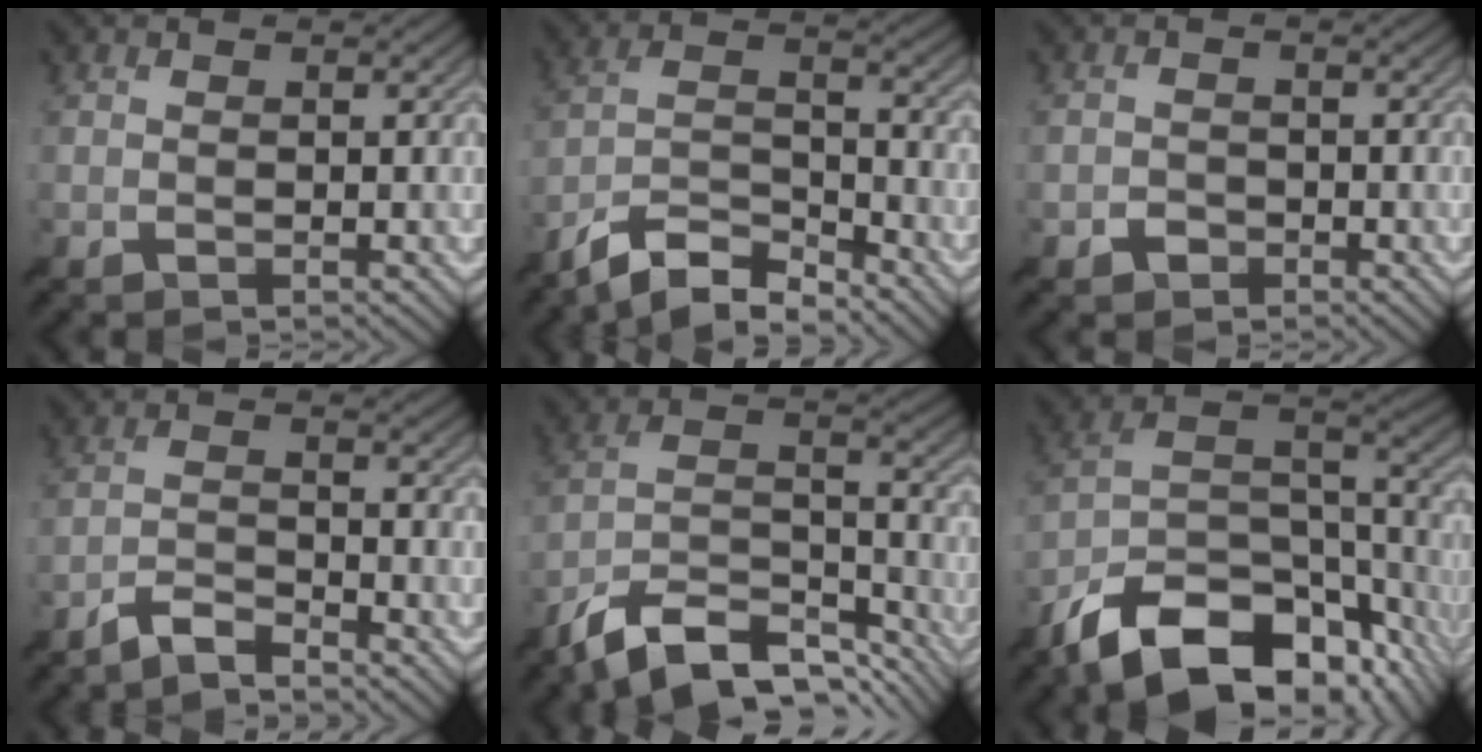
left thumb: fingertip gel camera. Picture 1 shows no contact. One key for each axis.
{"total": 8.4, "fx": -7.2, "fy": 2.0, "fz": 3.9, "tx": -0.075, "ty": 0.009, "tz": -0.144}
{"total": 1.4, "fx": -0.8, "fy": 1.1, "fz": 0.4, "tx": -0.001, "ty": 0.007, "tz": -0.018}
{"total": 3.7, "fx": -3.2, "fy": 0.5, "fz": 1.6, "tx": -0.033, "ty": 0.005, "tz": -0.072}
{"total": 12.7, "fx": -9.8, "fy": 4.1, "fz": 7.0, "tx": -0.136, "ty": 0.004, "tz": -0.184}
{"total": 17.3, "fx": -11.6, "fy": 7.7, "fz": 10.3, "tx": -0.225, "ty": -0.028, "tz": -0.179}